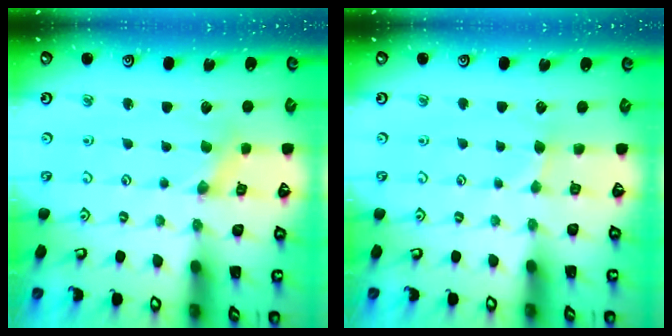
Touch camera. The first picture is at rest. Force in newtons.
{"total": 1.3, "press": 1.3, "slide": 0.2}